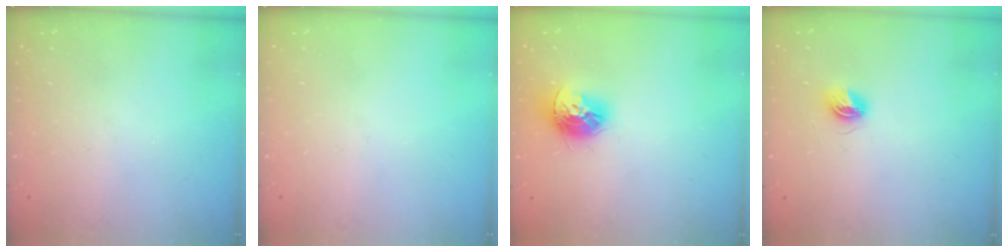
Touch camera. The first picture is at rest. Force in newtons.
{"total": 0.0}
{"total": 12.6, "press": 12.5, "slide": 1.2}
{"total": 5.6, "press": 5.6, "slide": 0.5}